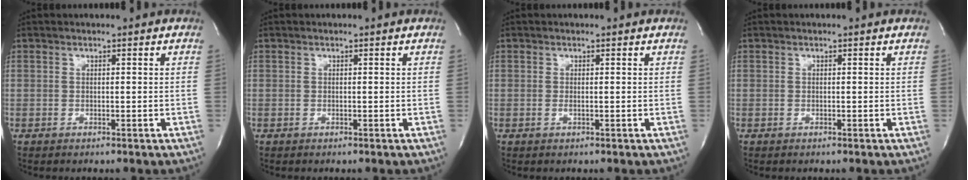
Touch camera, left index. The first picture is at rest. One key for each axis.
{"total": 0.0}
{"total": 0.8, "fx": -0.7, "fy": 0.0, "fz": 0.3, "tx": -0.009, "ty": -0.006, "tz": -0.012}
{"total": 0.0}